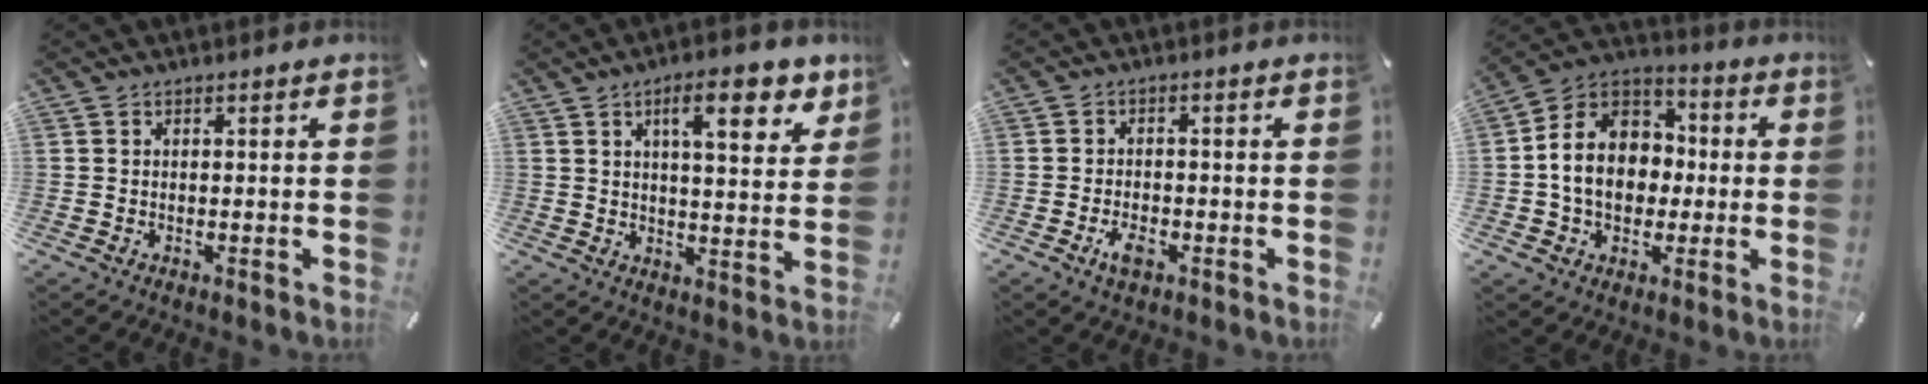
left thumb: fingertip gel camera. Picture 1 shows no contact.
{"total": 11.7, "force": [6.3, 3.9, 9.1], "torque": [-0.131, -0.022, 0.099]}
{"total": 3.7, "force": [-1.8, 2.1, 2.4], "torque": [-0.060, 0.001, -0.035]}
{"total": 13.7, "force": [-1.5, 11.6, 7.1], "torque": [-0.160, 0.019, -0.031]}